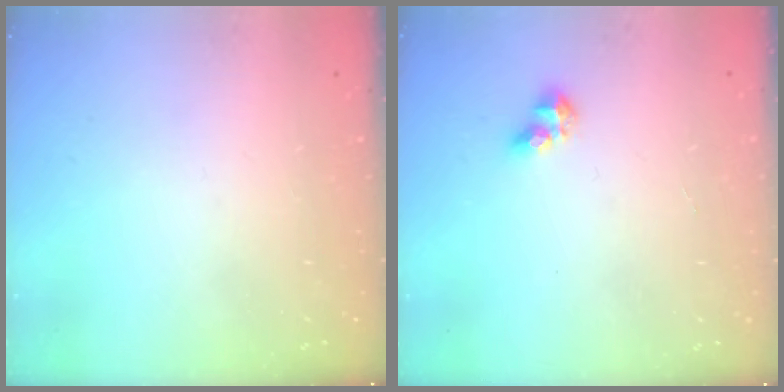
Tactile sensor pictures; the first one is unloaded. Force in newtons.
{"total": 5.9, "press": 5.9, "slide": 0.5}